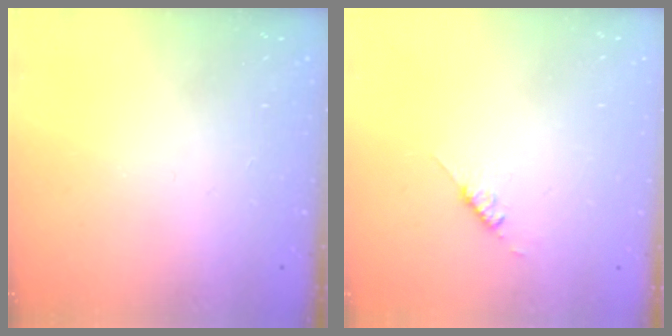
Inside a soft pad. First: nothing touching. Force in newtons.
{"total": 2.6, "press": 2.6, "slide": 0.3}